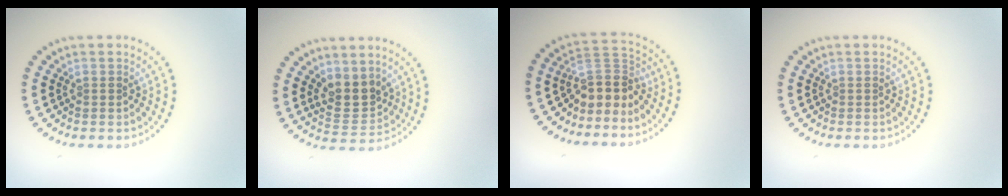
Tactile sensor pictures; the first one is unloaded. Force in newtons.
{"total": 3.4, "press": 3.0, "slide": 1.6}
{"total": 3.5, "press": 2.7, "slide": 2.2}
{"total": 0.0}